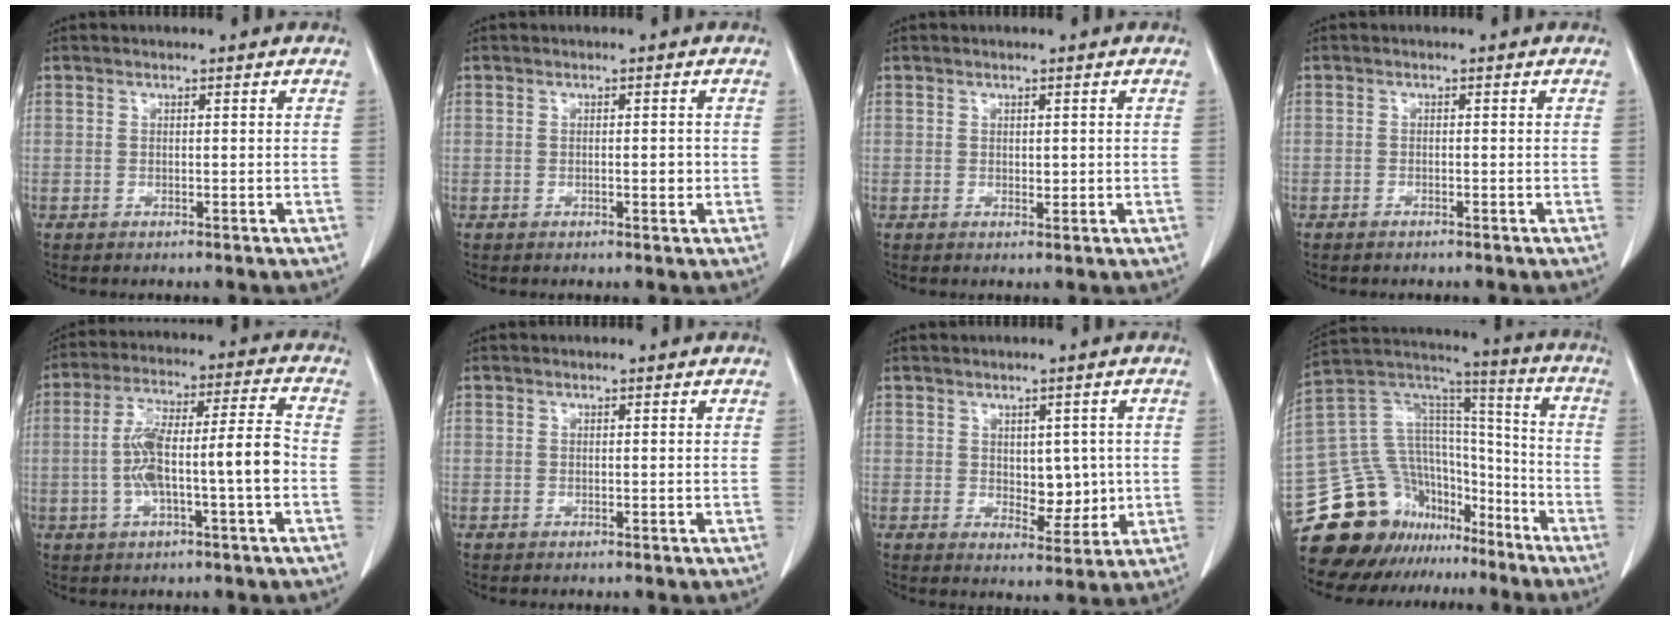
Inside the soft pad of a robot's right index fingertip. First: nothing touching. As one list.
[{"total": 1.5, "force": [-0.2, 0.5, 1.4], "torque": [-0.022, -0.001, -0.002]}, {"total": 1.2, "force": [0.2, 0.7, 0.9], "torque": [-0.012, -0.004, 0.005]}, {"total": 0.7, "force": [-0.6, 0.2, 0.2], "torque": [-0.009, -0.001, -0.010]}, {"total": 12.2, "force": [-2.1, 1.4, 12.0], "torque": [-0.221, 0.026, -0.038]}, {"total": 0.0}, {"total": 5.4, "force": [0.4, 3.1, 4.5], "torque": [-0.056, -0.004, 0.016]}, {"total": 20.2, "force": [-15.5, 11.4, 6.2], "torque": [-0.117, 0.080, -0.259]}]